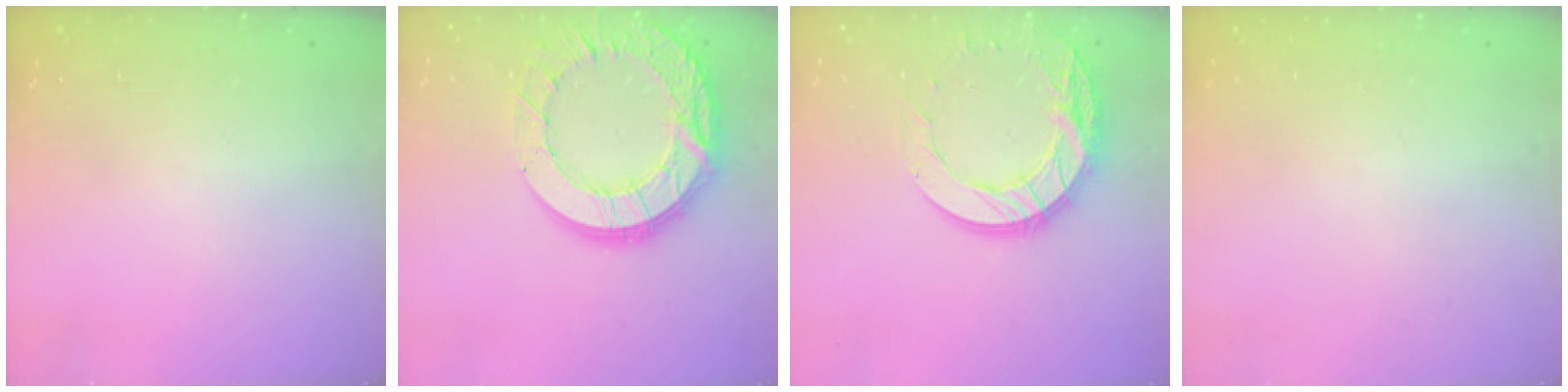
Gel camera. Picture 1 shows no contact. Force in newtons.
{"total": 22.1, "press": 22.0, "slide": 2.0}
{"total": 14.4, "press": 14.4, "slide": 0.7}
{"total": 0.0}